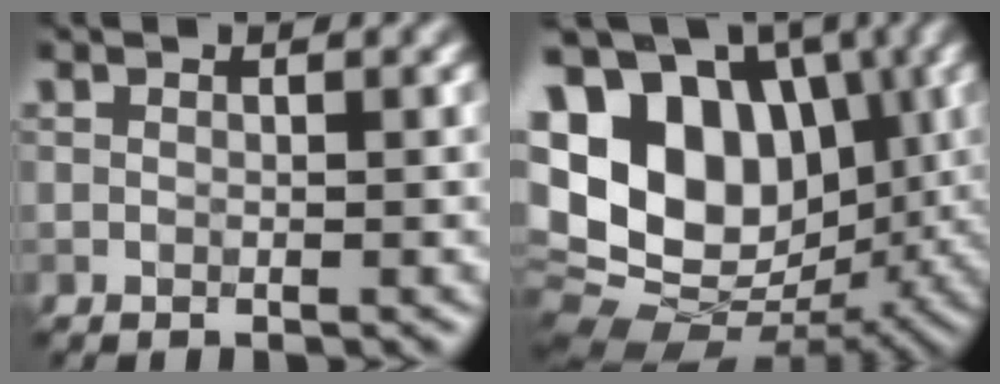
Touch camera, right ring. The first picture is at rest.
{"total": 15.7, "force": [3.7, 11.1, 10.4], "torque": [-0.189, 0.022, 0.067]}